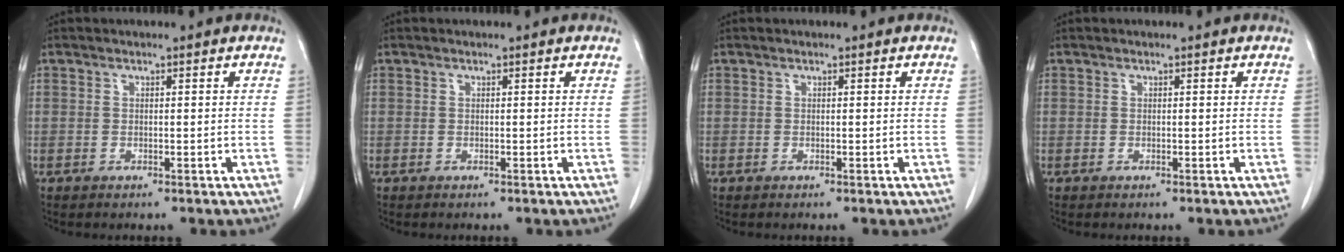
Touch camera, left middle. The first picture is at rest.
{"total": 0.0}
{"total": 0.0}
{"total": 0.0}